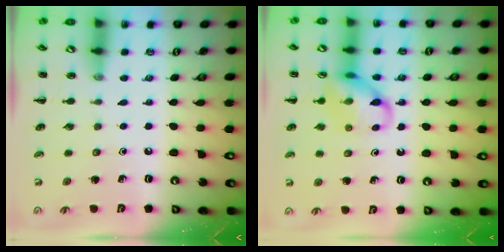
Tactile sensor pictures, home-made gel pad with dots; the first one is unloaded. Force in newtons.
{"total": 11.7, "press": 11.7, "slide": 0.8}